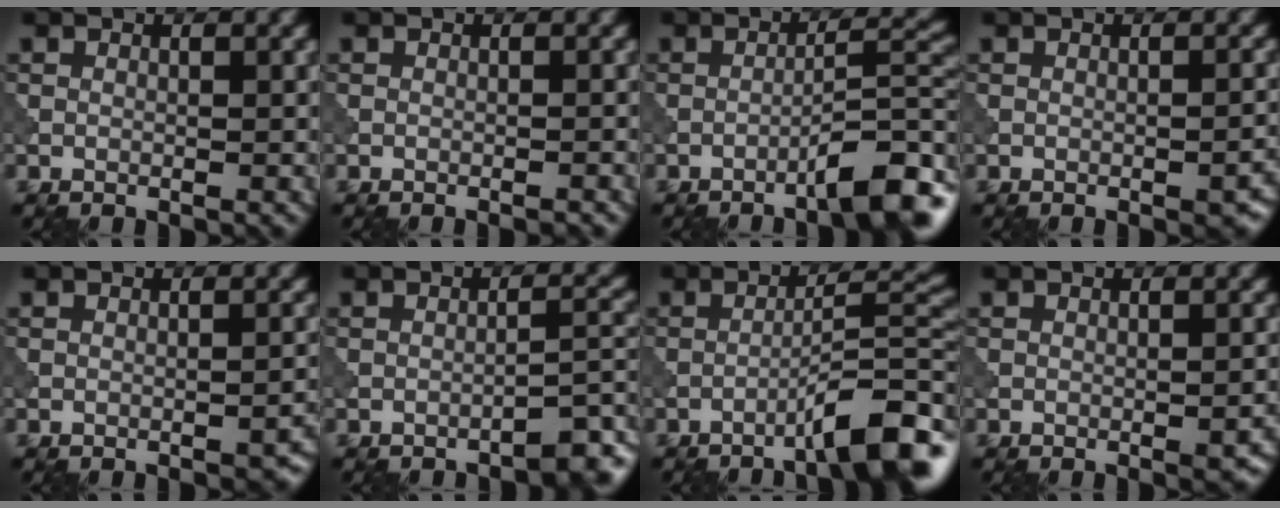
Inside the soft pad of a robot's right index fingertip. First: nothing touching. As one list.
[{"total": 1.0, "force": [-0.8, 0.1, 0.5], "torque": [-0.003, 0.002, -0.015]}, {"total": 5.7, "force": [-3.3, 0.7, 4.5], "torque": [-0.063, 0.019, -0.055]}, {"total": 2.8, "force": [-1.7, 0.8, 2.1], "torque": [-0.026, 0.001, -0.020]}, {"total": 2.0, "force": [-1.3, 0.6, 1.4], "torque": [-0.016, 0.003, -0.016]}, {"total": 3.2, "force": [-2.5, 0.5, 2.0], "torque": [-0.021, 0.017, -0.040]}, {"total": 6.6, "force": [-3.9, 0.8, 5.2], "torque": [-0.070, 0.023, -0.066]}, {"total": 2.7, "force": [-1.4, 0.9, 2.1], "torque": [-0.028, -0.001, -0.016]}]